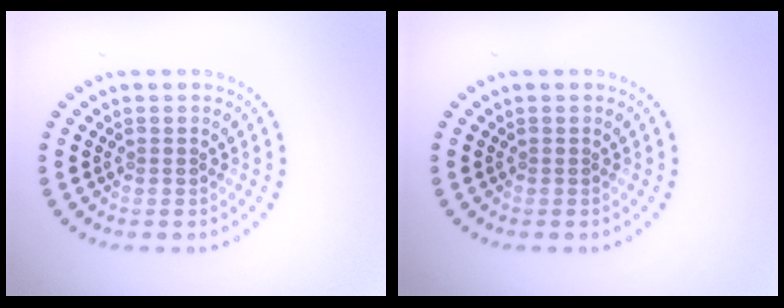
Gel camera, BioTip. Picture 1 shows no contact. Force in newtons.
{"total": 0.0}